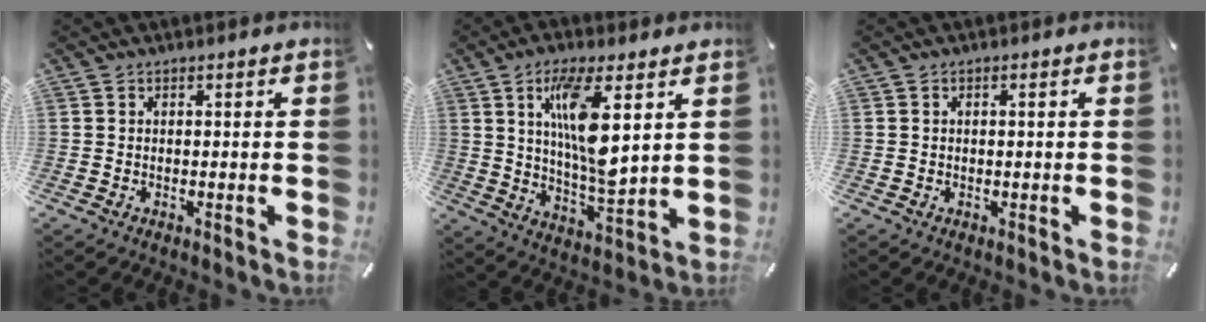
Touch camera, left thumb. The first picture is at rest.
{"total": 13.8, "force": [5.1, 4.1, 12.2], "torque": [-0.234, -0.022, 0.082]}
{"total": 0.6, "force": [0.1, 0.3, 0.6], "torque": [-0.011, 0.002, 0.000]}